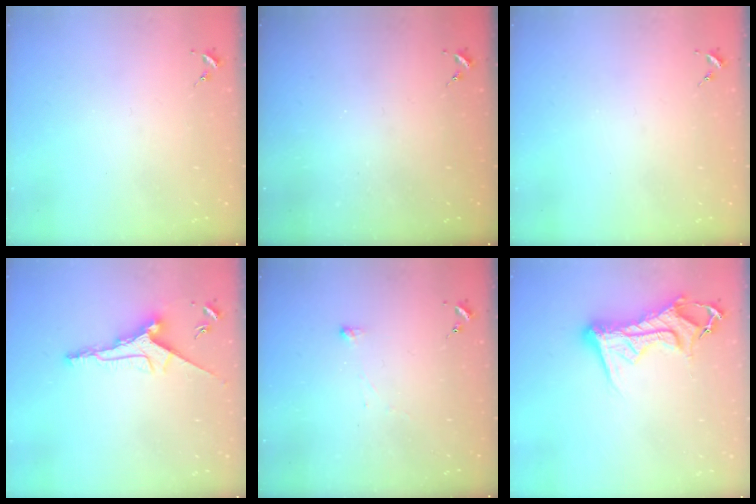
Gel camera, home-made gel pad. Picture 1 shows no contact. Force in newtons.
{"total": 0.0}
{"total": 0.0}
{"total": 9.4, "press": 9.4, "slide": 0.3}
{"total": 2.9, "press": 2.9, "slide": 0.3}
{"total": 13.3, "press": 13.2, "slide": 1.6}